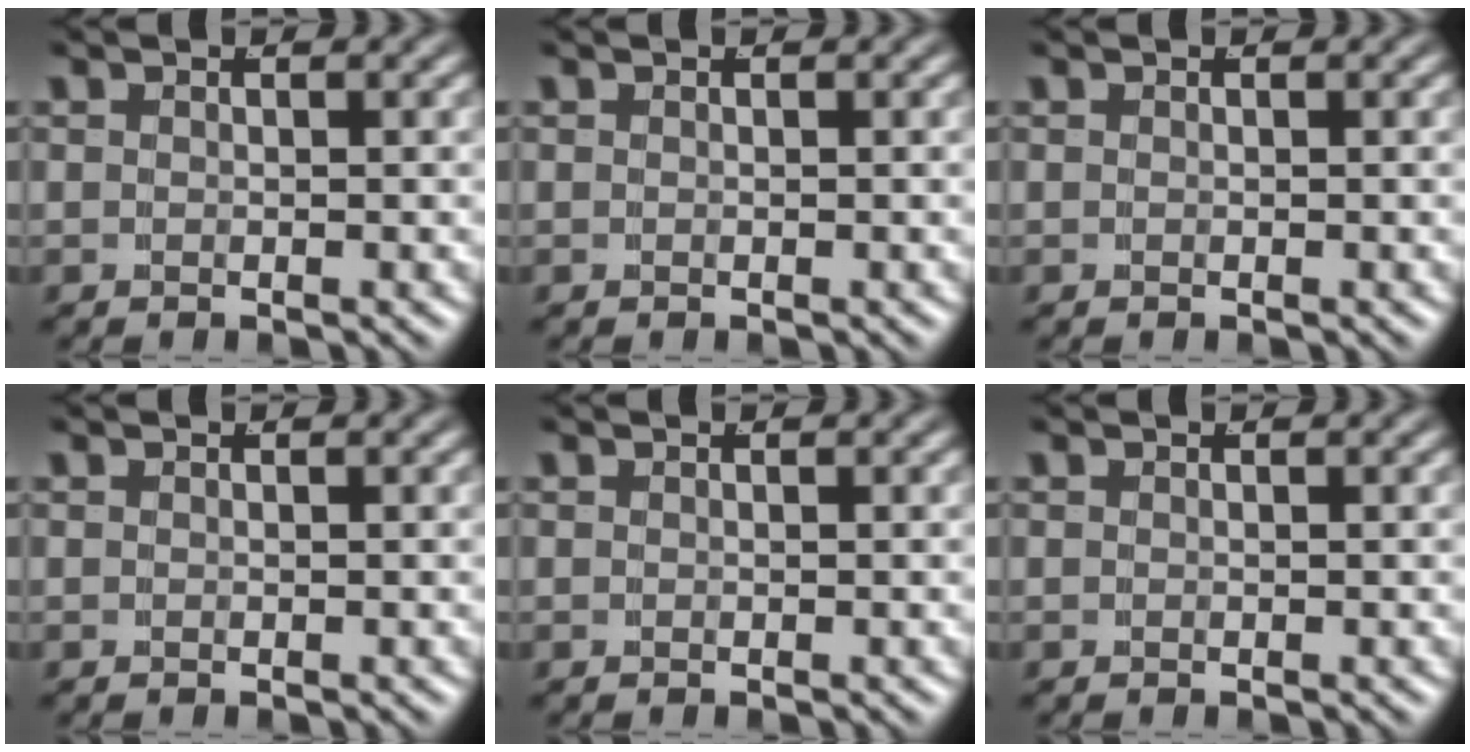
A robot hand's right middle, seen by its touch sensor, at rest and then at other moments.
{"total": 0.0}
{"total": 0.0}
{"total": 0.0}
{"total": 0.0}
{"total": 0.0}